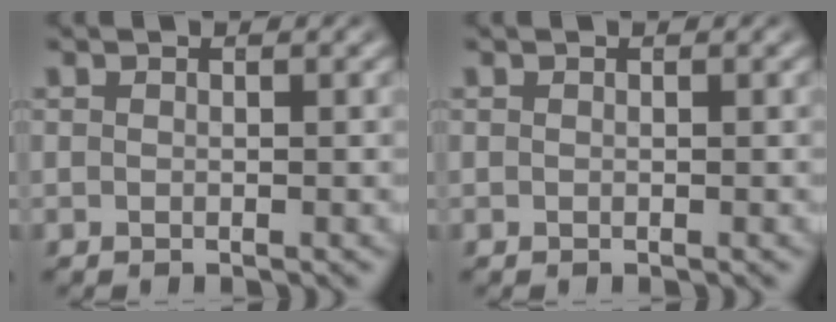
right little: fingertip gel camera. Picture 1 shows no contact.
{"total": 0.0}